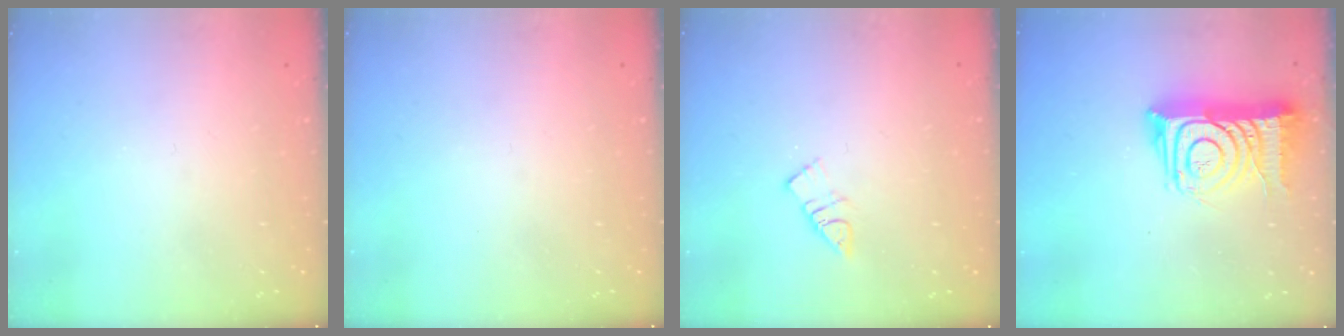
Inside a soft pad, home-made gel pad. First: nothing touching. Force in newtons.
{"total": 0.0}
{"total": 7.0, "press": 7.0, "slide": 0.3}
{"total": 15.4, "press": 15.4, "slide": 1.0}